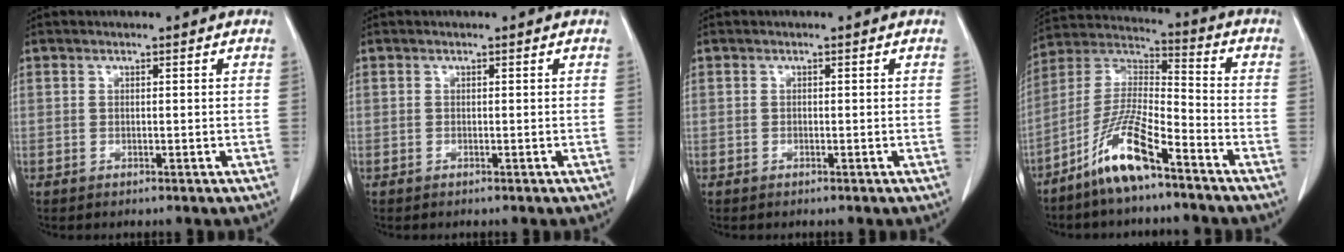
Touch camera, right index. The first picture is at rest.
{"total": 0.0}
{"total": 0.0}
{"total": 11.9, "force": [-7.9, 1.7, 8.8], "torque": [-0.185, -0.006, -0.155]}